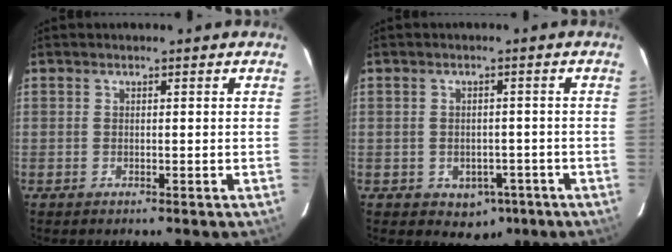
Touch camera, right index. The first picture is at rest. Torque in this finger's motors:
{"motor_torque": [0.43, -0.45, 0.07, -0.01]}